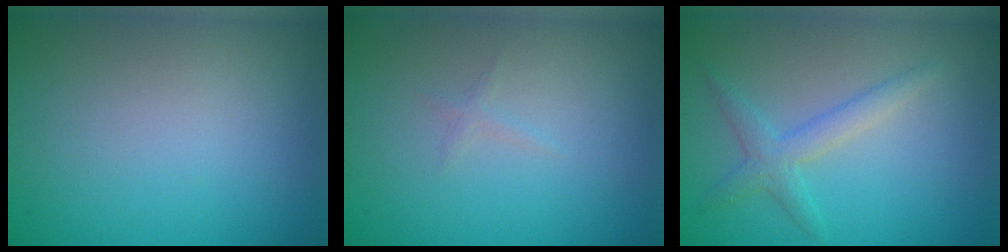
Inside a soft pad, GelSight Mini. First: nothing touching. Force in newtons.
{"total": 0.5, "press": 0.5, "slide": 0.0}
{"total": 2.4, "press": 2.4, "slide": 0.0}